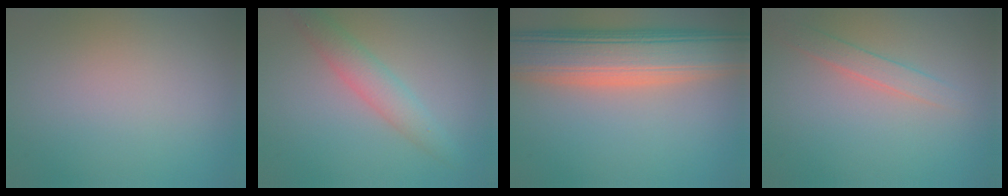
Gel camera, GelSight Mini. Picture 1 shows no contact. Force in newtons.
{"total": 2.9, "press": 2.9, "slide": 0.1}
{"total": 10.3, "press": 10.2, "slide": 1.2}
{"total": 1.8, "press": 1.8, "slide": 0.1}